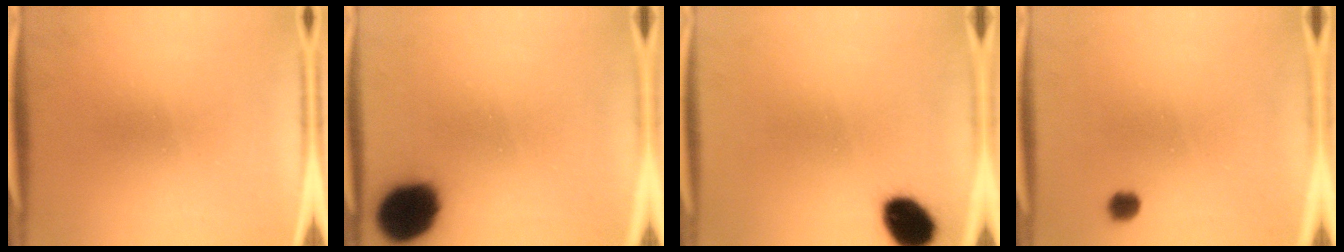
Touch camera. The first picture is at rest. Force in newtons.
{"total": 15.2}
{"total": 9.8}
{"total": 1.8}